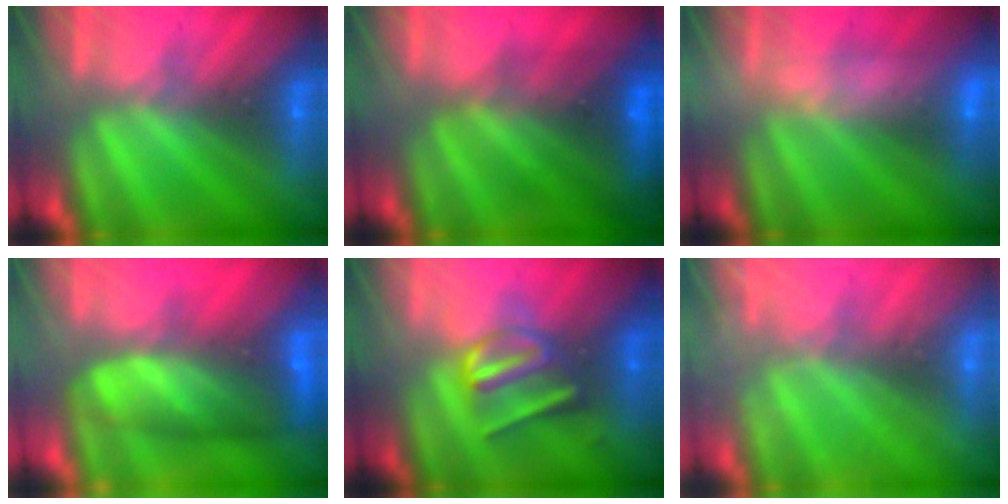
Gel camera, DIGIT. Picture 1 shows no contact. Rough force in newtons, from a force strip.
{"total": 7.2}
{"total": 2.4}
{"total": 7.6}
{"total": 3.0}
{"total": 2.3}